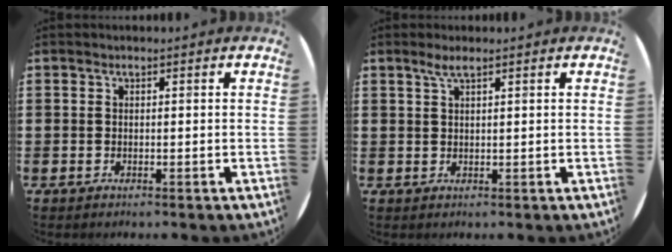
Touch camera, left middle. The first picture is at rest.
{"total": 2.0, "force": [1.3, 0.1, 1.5], "torque": [-0.031, 0.004, 0.022]}